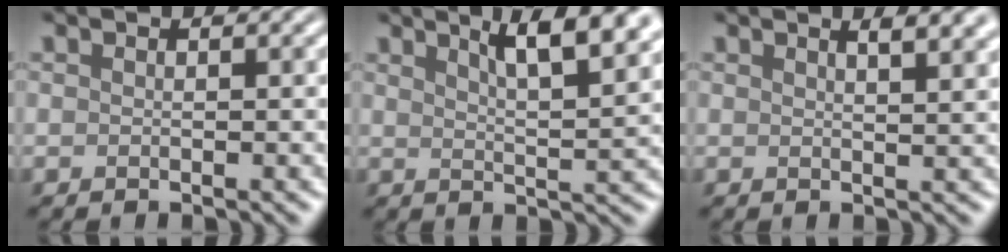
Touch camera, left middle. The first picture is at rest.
{"total": 7.2, "force": [4.5, 1.8, 5.3], "torque": [-0.051, 0.025, 0.052]}
{"total": 4.8, "force": [3.0, 1.9, 3.2], "torque": [-0.007, 0.032, 0.014]}